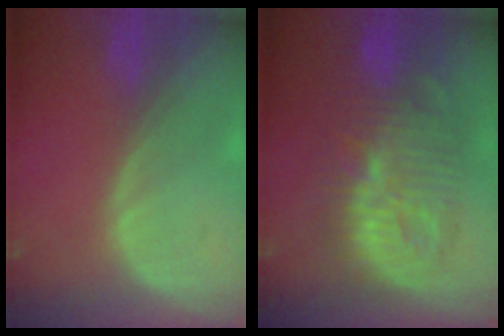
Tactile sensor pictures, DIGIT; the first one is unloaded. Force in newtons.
{"total": 11.1, "press": 11.1, "slide": 0.7}